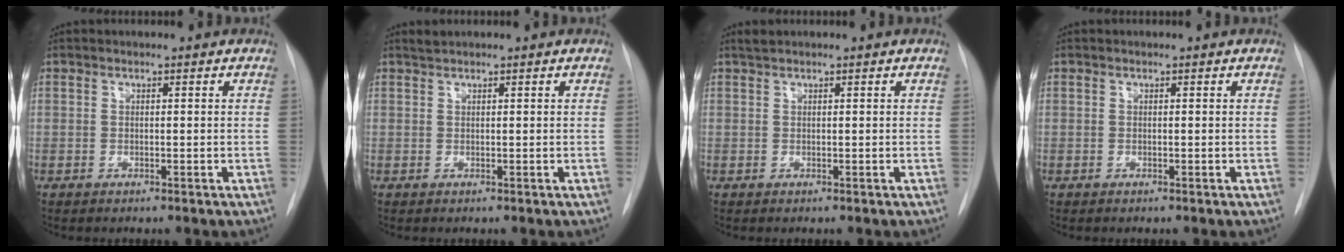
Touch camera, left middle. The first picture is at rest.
{"total": 0.7, "force": [0.7, -0.1, 0.1], "torque": [-0.002, 0.005, 0.016]}
{"total": 0.7, "force": [0.7, 0.0, 0.3], "torque": [-0.006, 0.009, 0.016]}
{"total": 0.0}